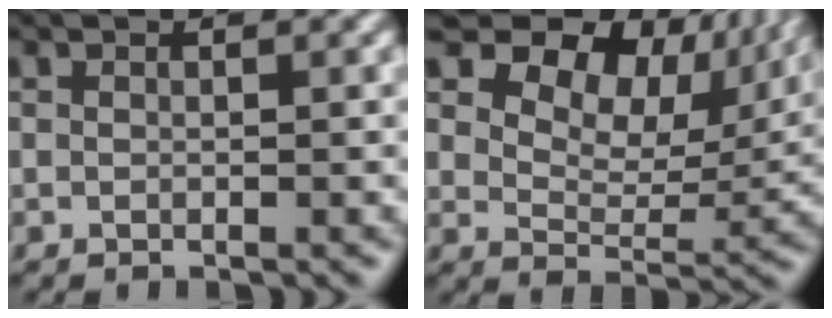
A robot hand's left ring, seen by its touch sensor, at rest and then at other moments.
{"total": 12.2, "force": [7.1, 7.1, 6.9], "torque": [-0.124, 0.045, 0.107]}